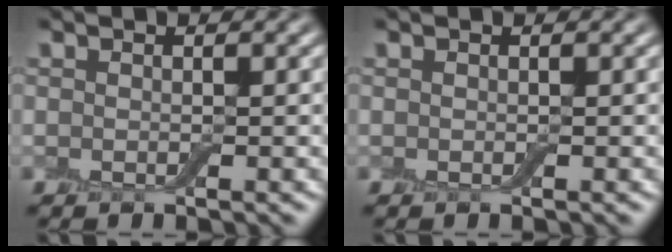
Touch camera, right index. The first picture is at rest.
{"total": 0.0}